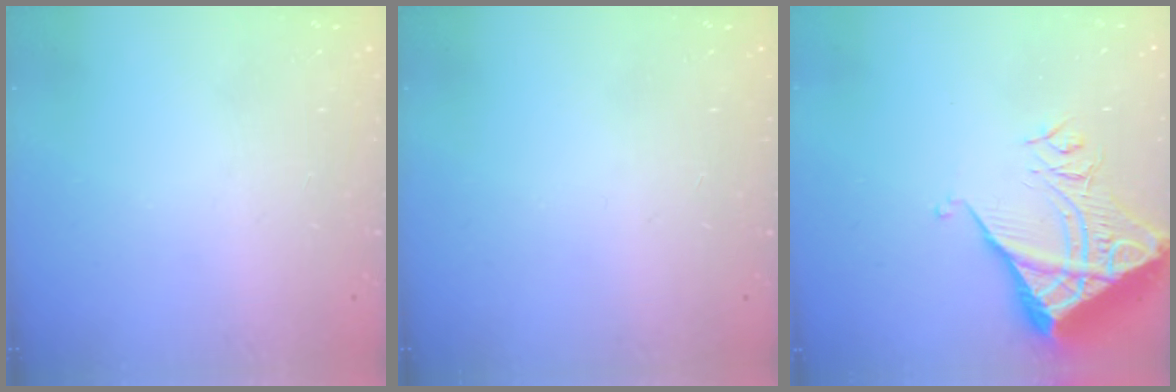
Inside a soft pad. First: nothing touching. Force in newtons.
{"total": 0.0}
{"total": 10.6, "press": 10.6, "slide": 1.1}